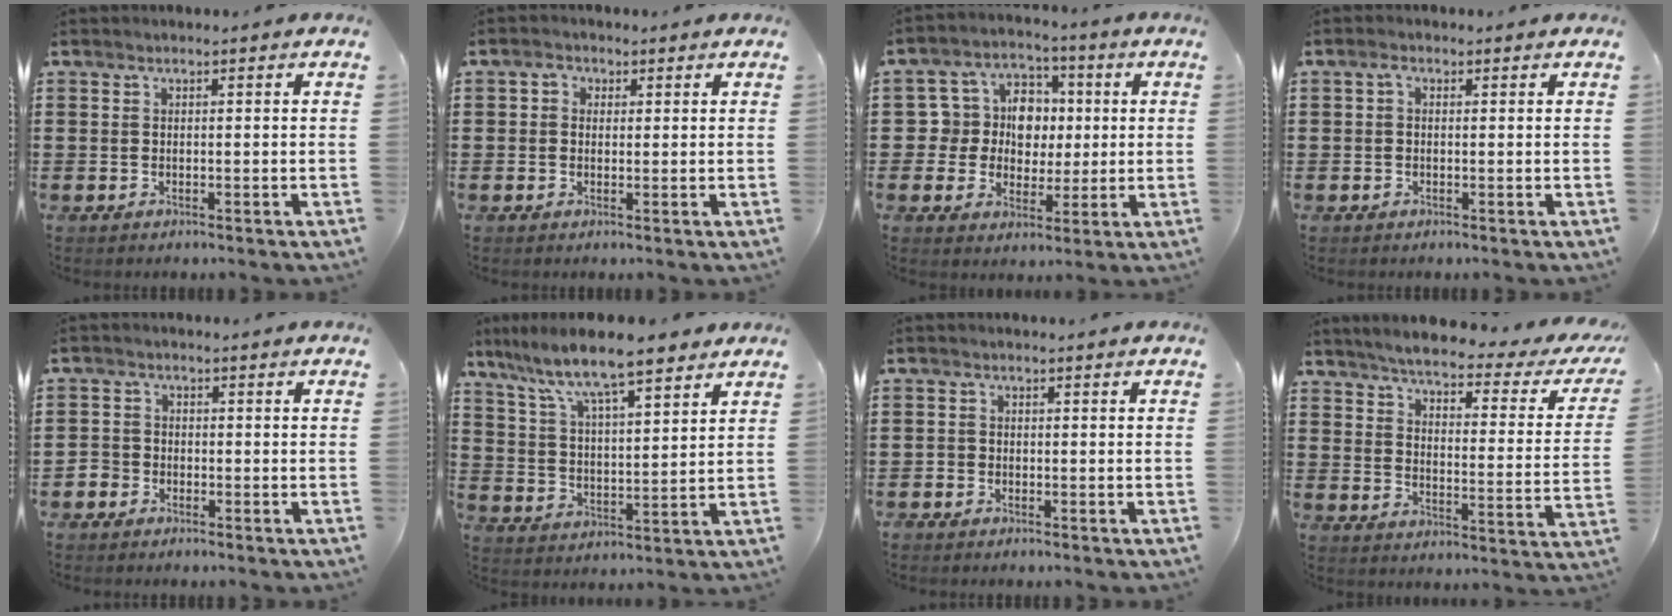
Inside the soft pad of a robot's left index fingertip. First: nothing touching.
{"total": 1.7, "force": [0.2, 1.6, 0.6], "torque": [-0.015, 0.010, 0.000]}
{"total": 8.6, "force": [1.3, 8.0, 2.9], "torque": [-0.094, 0.007, 0.025]}
{"total": 1.0, "force": [-0.2, 0.7, 0.7], "torque": [-0.017, 0.005, -0.005]}
{"total": 2.0, "force": [-1.4, 1.4, -0.1], "torque": [-0.007, 0.002, -0.033]}
{"total": 8.7, "force": [7.4, 1.1, 4.5], "torque": [-0.117, -0.033, 0.124]}
{"total": 1.0, "force": [-0.7, 0.7, 0.1], "torque": [-0.005, 0.003, -0.017]}
{"total": 4.2, "force": [3.6, 0.1, 2.2], "torque": [-0.064, -0.026, 0.052]}